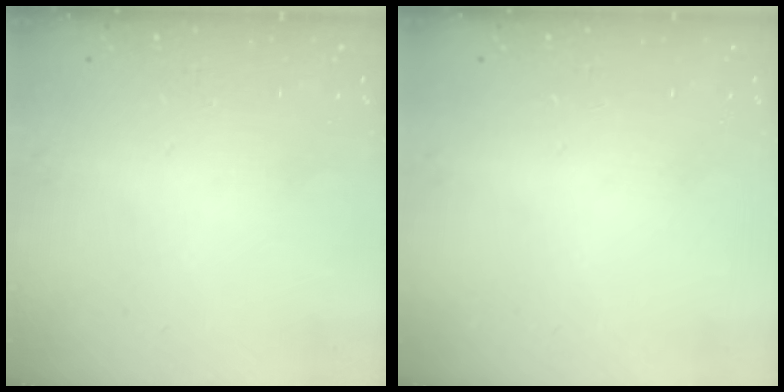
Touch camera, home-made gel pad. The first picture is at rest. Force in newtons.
{"total": 0.0}